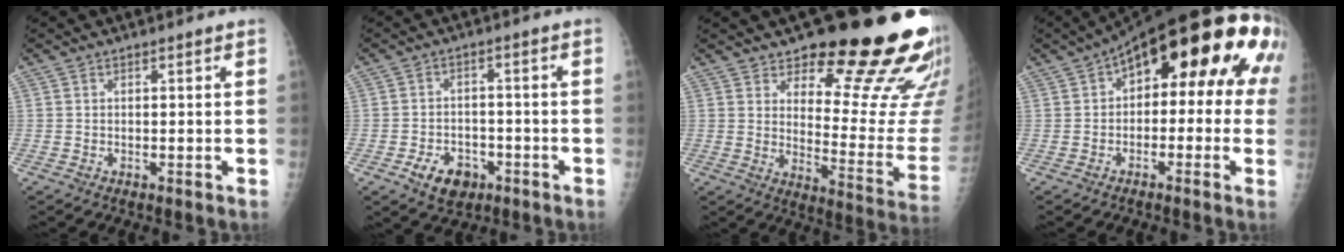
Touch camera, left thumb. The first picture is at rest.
{"total": 7.4, "force": [-3.9, 5.1, 3.8], "torque": [-0.043, 0.028, -0.057]}
{"total": 23.1, "force": [16.8, 7.0, 14.3], "torque": [-0.140, -0.125, 0.220]}
{"total": 20.2, "force": [4.3, 10.0, 17.0], "torque": [-0.192, 0.044, 0.040]}